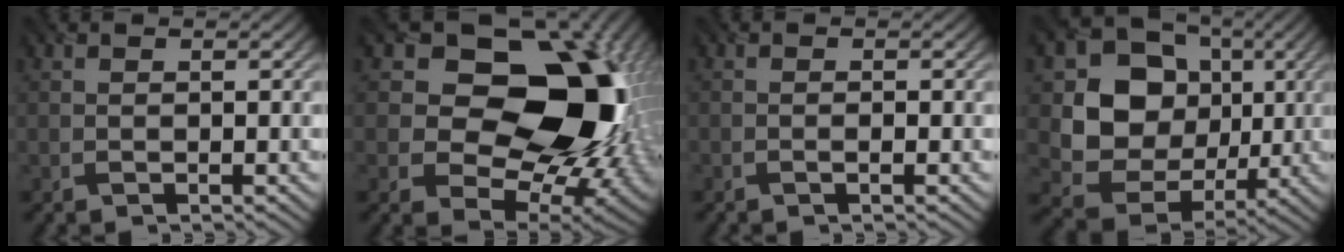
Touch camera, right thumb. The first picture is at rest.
{"total": 20.1, "force": [4.2, 14.3, 13.5], "torque": [-0.216, 0.003, 0.094]}
{"total": 0.7, "force": [-0.4, 0.1, 0.5], "torque": [-0.009, 0.000, -0.006]}
{"total": 13.1, "force": [1.5, 11.4, 6.4], "torque": [-0.134, -0.013, 0.015]}